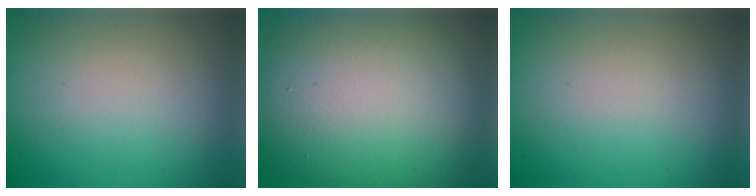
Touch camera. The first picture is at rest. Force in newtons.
{"total": 16.5, "press": 16.5, "slide": 1.4}
{"total": 0.0}